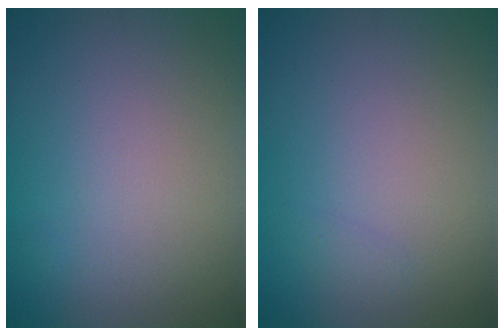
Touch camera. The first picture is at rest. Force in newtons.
{"total": 0.5, "press": 0.5, "slide": 0.0}